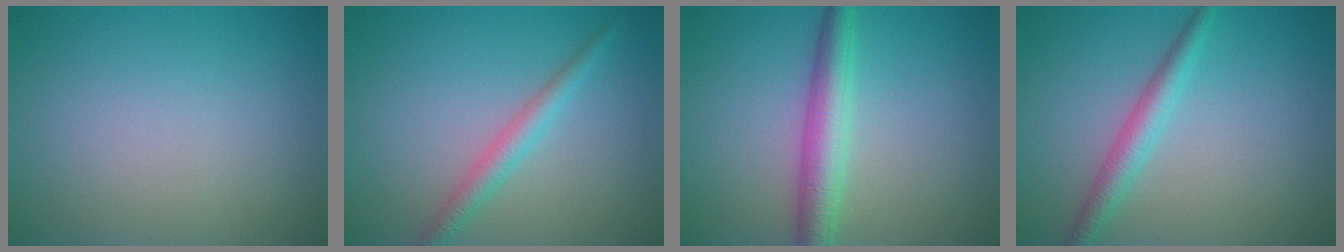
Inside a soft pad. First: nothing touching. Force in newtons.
{"total": 2.3, "press": 2.3, "slide": 0.1}
{"total": 4.3, "press": 4.3, "slide": 0.1}
{"total": 2.6, "press": 2.6, "slide": 0.0}